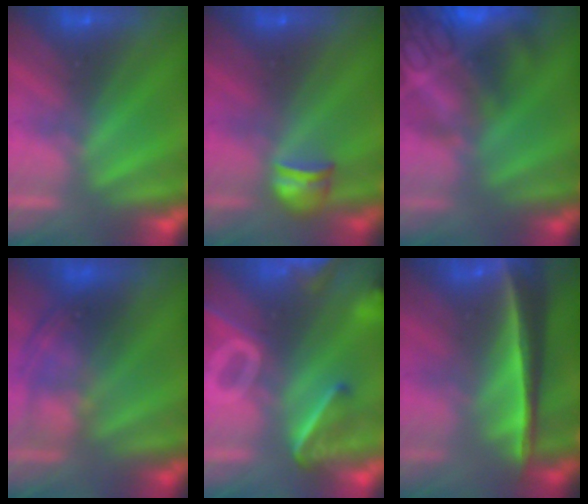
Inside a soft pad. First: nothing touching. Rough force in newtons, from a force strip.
{"total": 2.3}
{"total": 7.7}
{"total": 7.0}
{"total": 12.7}
{"total": 7.3}